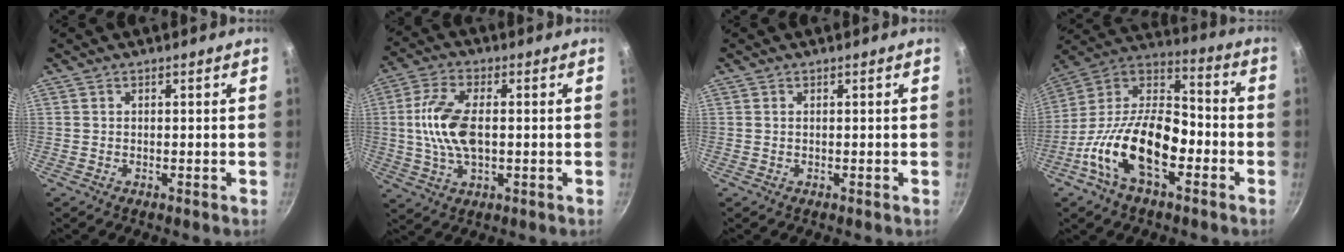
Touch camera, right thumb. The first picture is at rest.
{"total": 11.0, "force": [0.3, 5.5, 9.5], "torque": [-0.186, 0.012, 0.000]}
{"total": 0.0}
{"total": 20.8, "force": [-7.0, 11.0, 16.2], "torque": [-0.269, 0.055, -0.149]}